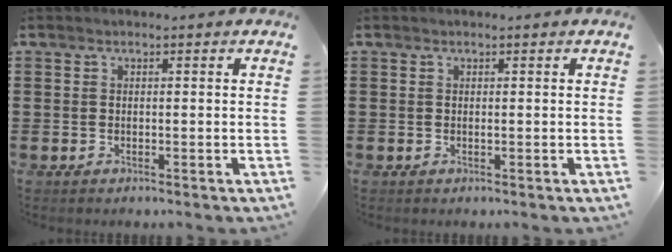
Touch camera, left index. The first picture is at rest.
{"total": 0.0}